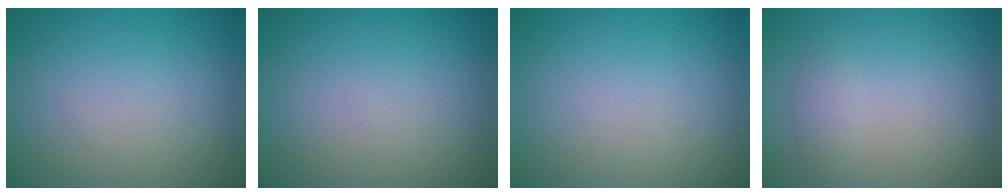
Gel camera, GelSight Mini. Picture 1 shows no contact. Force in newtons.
{"total": 0.0}
{"total": 0.0}
{"total": 1.2, "press": 1.2, "slide": 0.1}